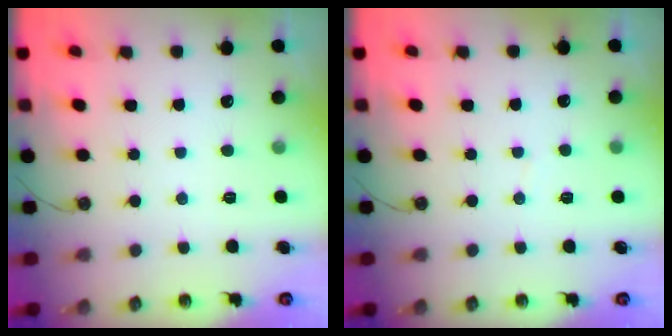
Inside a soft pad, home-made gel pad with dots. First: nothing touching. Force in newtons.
{"total": 2.0, "press": 2.0, "slide": 0.1}